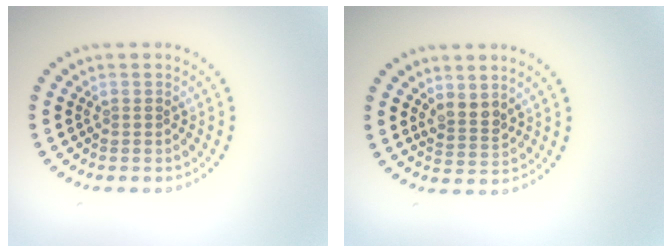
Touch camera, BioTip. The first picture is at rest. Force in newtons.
{"total": 2.1, "press": 1.7, "slide": 1.2}